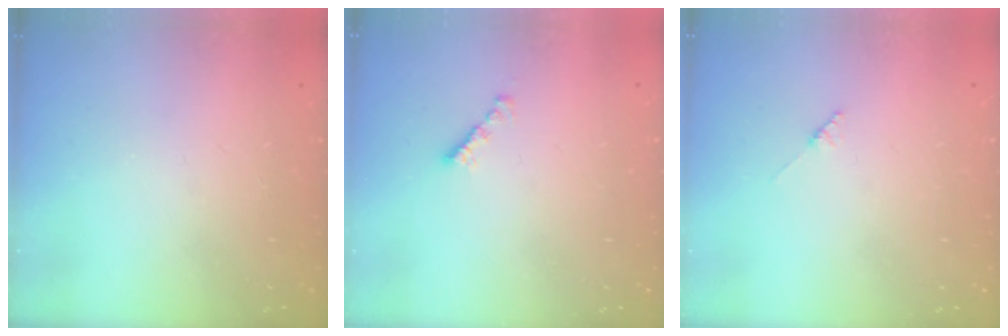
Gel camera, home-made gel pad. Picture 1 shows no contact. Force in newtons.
{"total": 2.1, "press": 2.1, "slide": 0.3}
{"total": 1.8, "press": 1.7, "slide": 0.3}